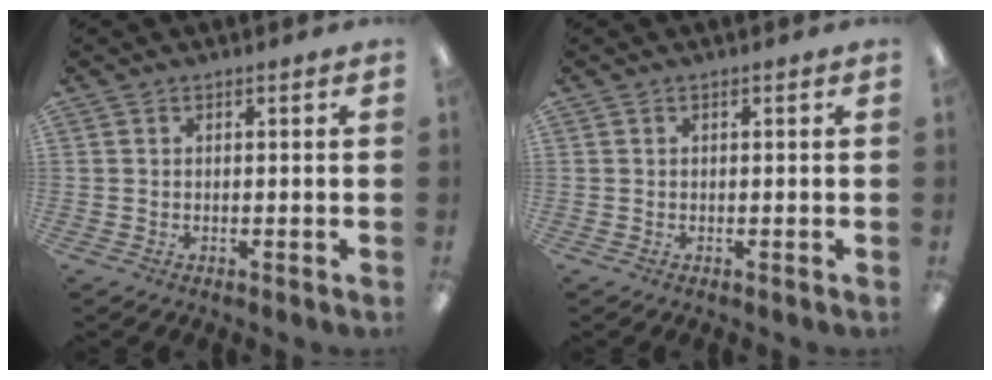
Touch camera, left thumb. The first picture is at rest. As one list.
[{"total": 0.0}]